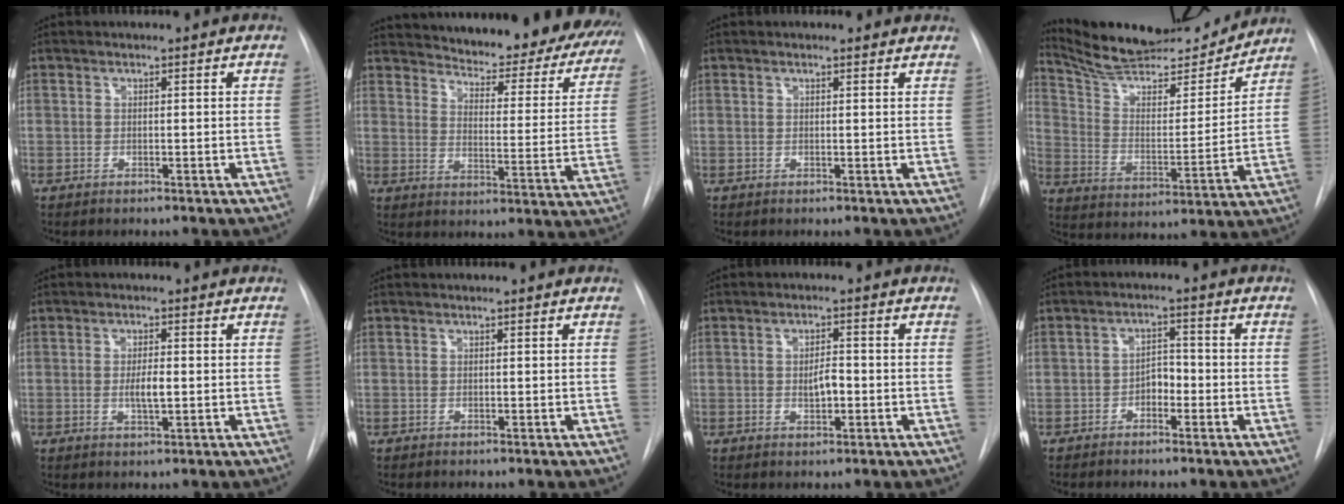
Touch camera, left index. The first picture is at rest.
{"total": 29.5, "force": [26.8, 7.5, 9.7], "torque": [-0.150, -0.101, 0.312]}
{"total": 1.4, "force": [1.3, 0.5, 0.2], "torque": [-0.010, 0.000, 0.003]}
{"total": 18.9, "force": [17.8, 2.8, 5.7], "torque": [-0.091, -0.024, 0.276]}
{"total": 3.0, "force": [-1.1, 0.6, 2.7], "torque": [-0.051, -0.008, -0.015]}
{"total": 0.0}
{"total": 3.0, "force": [-1.3, 1.2, 2.4], "torque": [-0.038, -0.004, -0.017]}
{"total": 3.3, "force": [-2.3, 1.6, 1.7], "torque": [-0.023, 0.003, -0.040]}